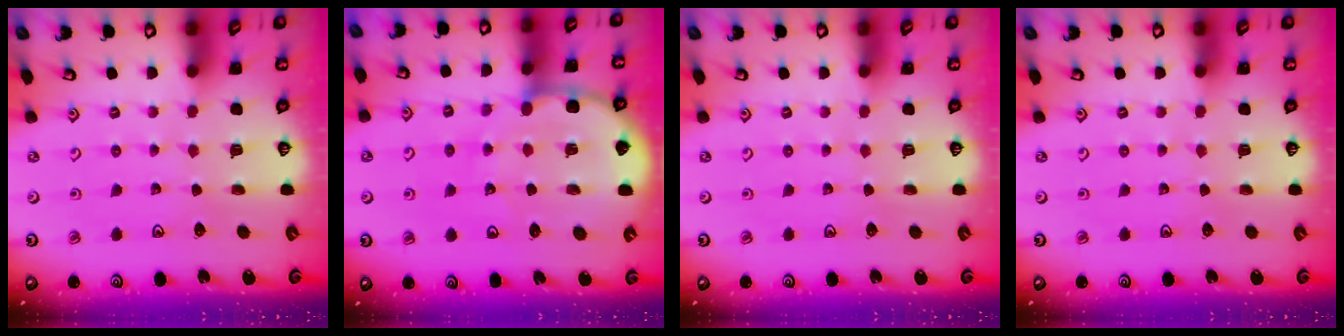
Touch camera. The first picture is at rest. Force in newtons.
{"total": 8.9, "press": 8.8, "slide": 1.3}
{"total": 0.0}
{"total": 0.0}